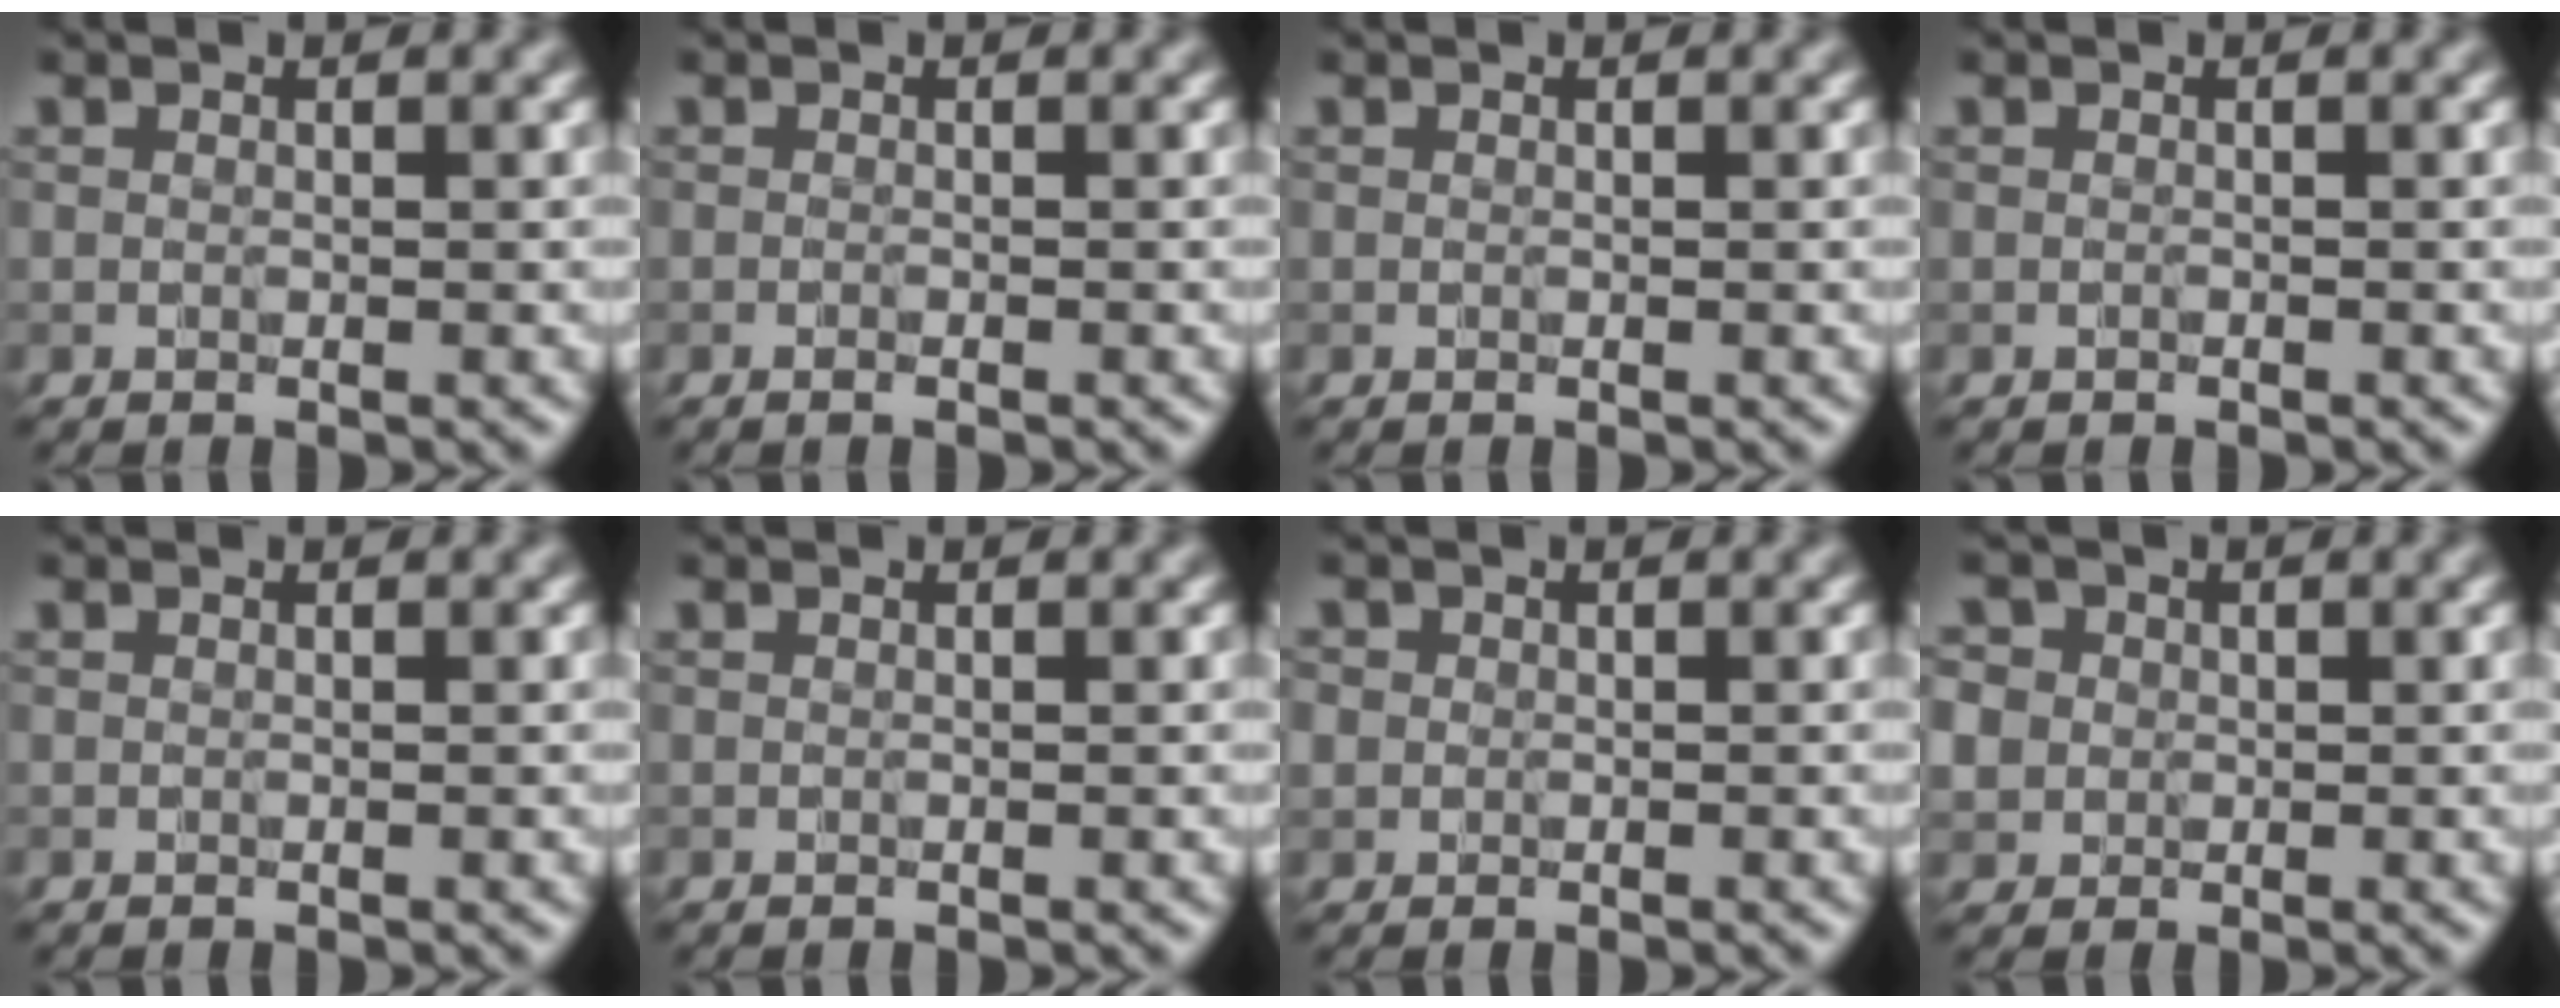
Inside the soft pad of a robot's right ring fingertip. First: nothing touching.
{"total": 0.0}
{"total": 0.0}
{"total": 0.0}
{"total": 0.0}
{"total": 0.0}
{"total": 1.3, "force": [0.2, 1.3, 0.3], "torque": [0.009, 0.000, -0.007]}
{"total": 5.7, "force": [1.2, 5.2, 2.0], "torque": [-0.047, 0.028, -0.008]}